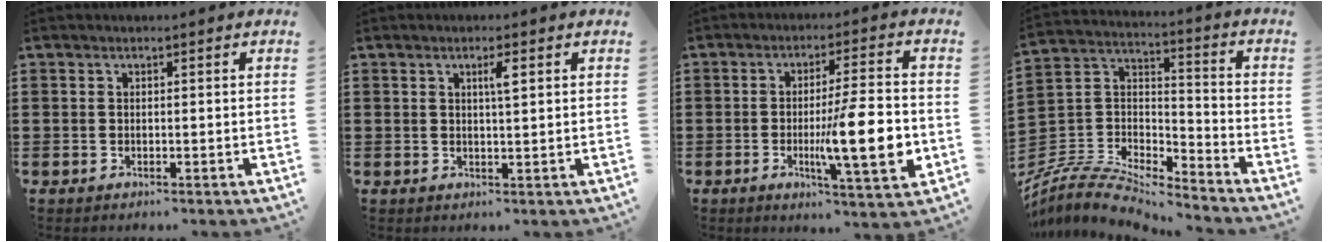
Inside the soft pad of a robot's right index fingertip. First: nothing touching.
{"total": 2.4, "force": [0.9, 0.3, 2.2], "torque": [-0.035, 0.000, 0.011]}
{"total": 13.0, "force": [-2.3, 2.2, 12.6], "torque": [-0.194, -0.019, -0.042]}
{"total": 7.9, "force": [-7.4, 1.3, 2.2], "torque": [-0.061, 0.000, -0.155]}